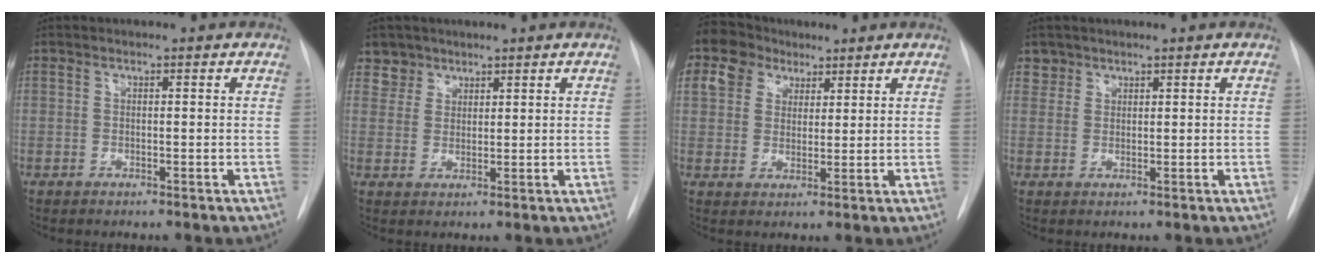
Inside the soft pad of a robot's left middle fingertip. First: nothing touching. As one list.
[{"total": 3.4, "force": [2.5, 2.1, -0.6], "torque": [0.024, 0.003, 0.045]}, {"total": 14.4, "force": [8.3, 10.8, 4.8], "torque": [-0.145, 0.058, 0.163]}, {"total": 1.8, "force": [1.4, 1.2, -0.4], "torque": [0.017, 0.008, 0.020]}]